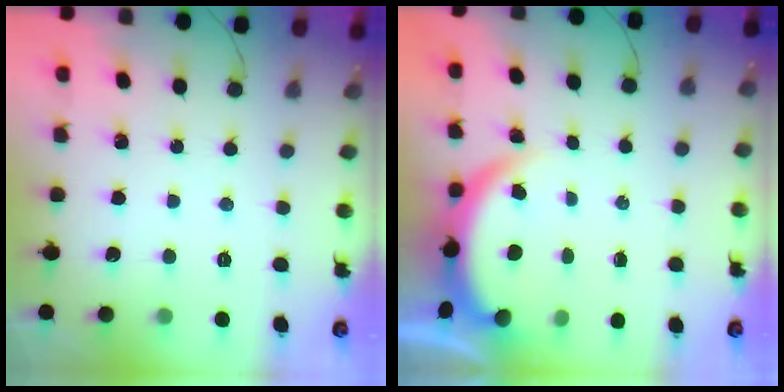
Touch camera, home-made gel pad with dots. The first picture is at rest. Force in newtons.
{"total": 3.8, "press": 3.8, "slide": 0.1}